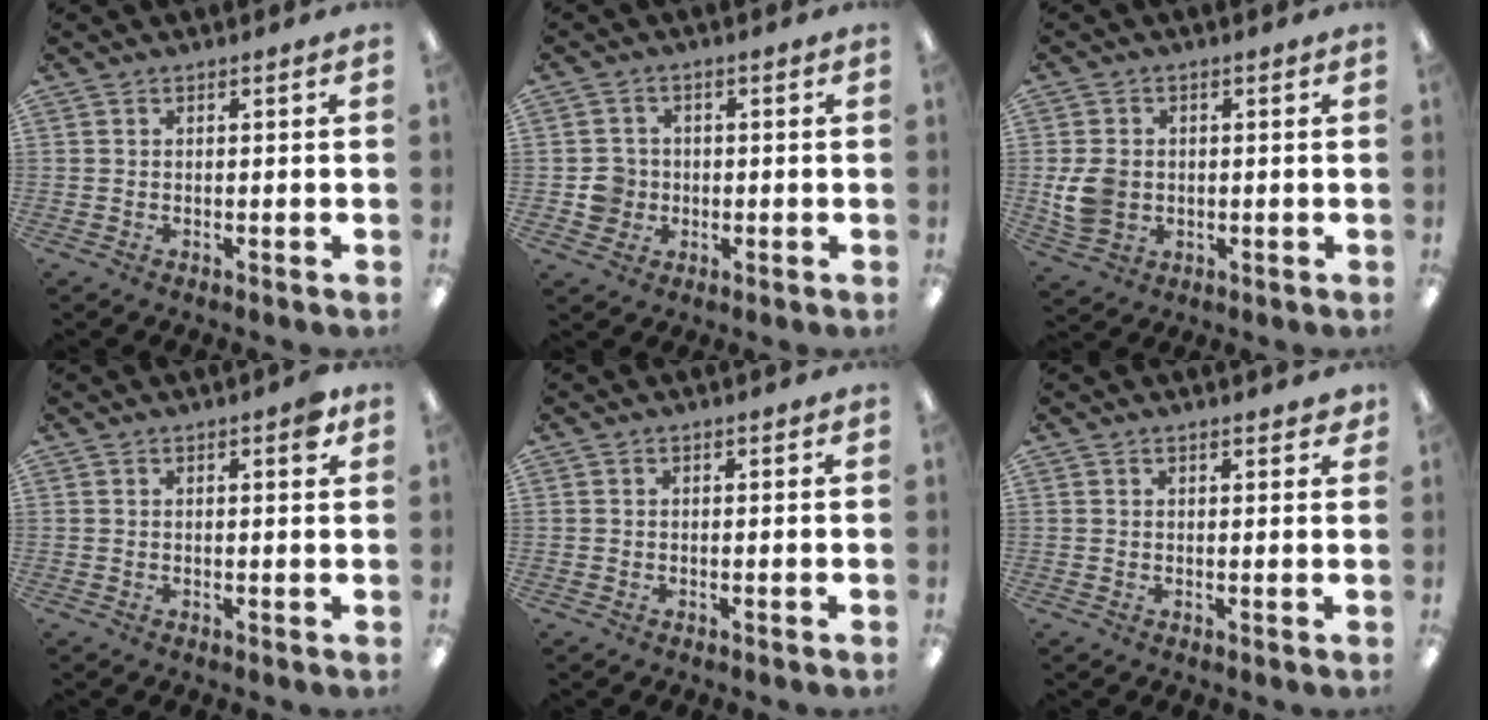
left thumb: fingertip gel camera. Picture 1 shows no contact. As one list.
[{"total": 5.1, "force": [-0.7, 5.0, 1.0], "torque": [-0.008, 0.007, -0.012]}, {"total": 7.5, "force": [-0.3, 6.3, 4.0], "torque": [-0.077, 0.006, -0.003]}, {"total": 2.5, "force": [1.3, 0.7, 2.0], "torque": [-0.027, -0.003, 0.019]}, {"total": 0.0}, {"total": 1.7, "force": [1.4, 0.5, 0.7], "torque": [-0.008, -0.002, 0.024]}]